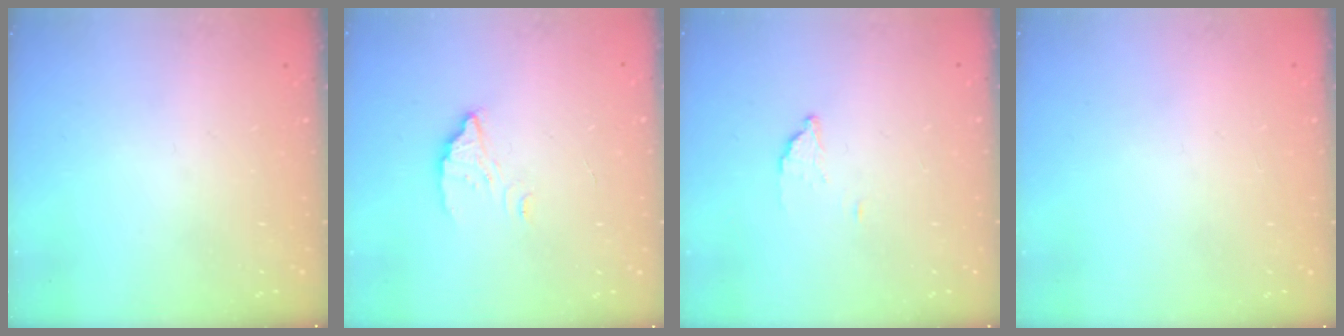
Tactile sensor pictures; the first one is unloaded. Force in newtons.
{"total": 2.9, "press": 2.9, "slide": 0.1}
{"total": 1.9, "press": 1.9, "slide": 0.1}
{"total": 2.2, "press": 2.2, "slide": 0.1}